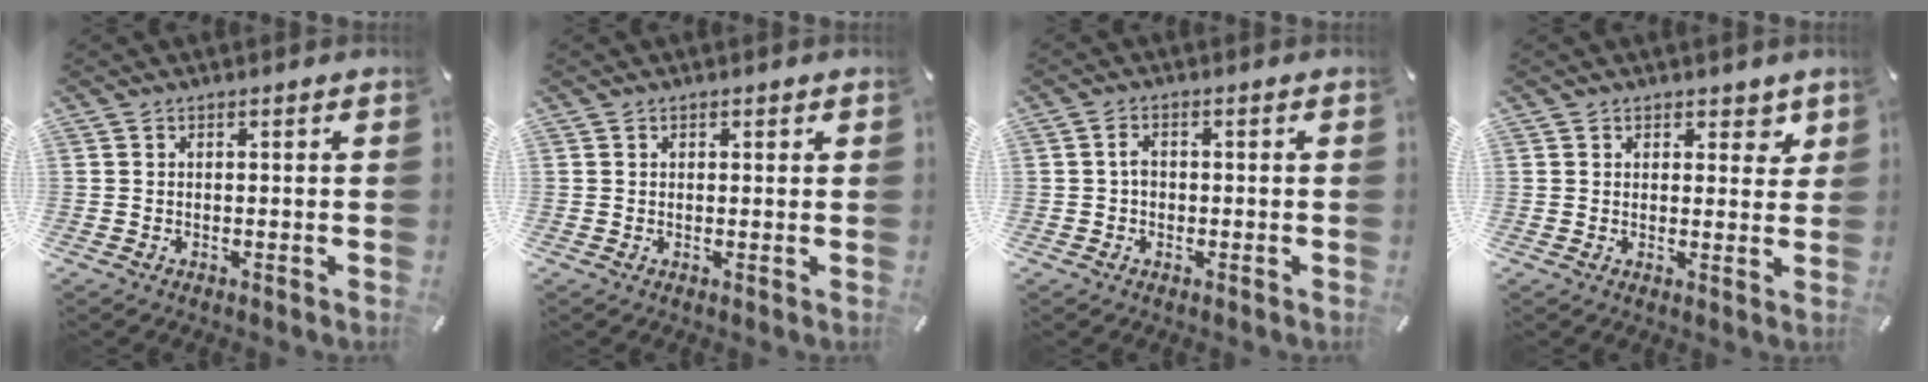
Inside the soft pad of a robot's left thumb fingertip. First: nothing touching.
{"total": 0.8, "force": [0.4, 0.7, 0.1], "torque": [0.006, -0.001, 0.006]}
{"total": 2.1, "force": [-0.1, 1.5, 1.4], "torque": [-0.027, 0.005, -0.004]}
{"total": 3.8, "force": [2.3, 2.8, 1.3], "torque": [0.008, -0.010, 0.033]}